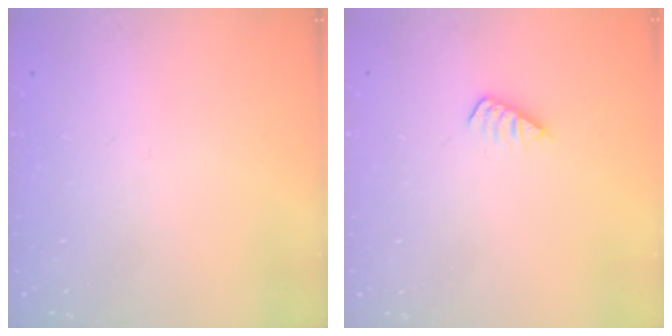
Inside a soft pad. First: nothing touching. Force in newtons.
{"total": 1.6, "press": 1.5, "slide": 0.3}